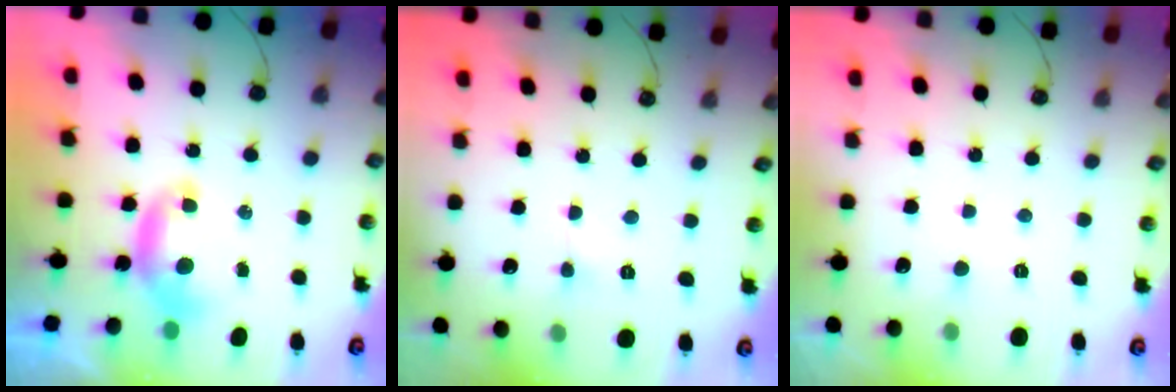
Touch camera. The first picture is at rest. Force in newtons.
{"total": 0.0}
{"total": 0.7, "press": 0.6, "slide": 0.4}